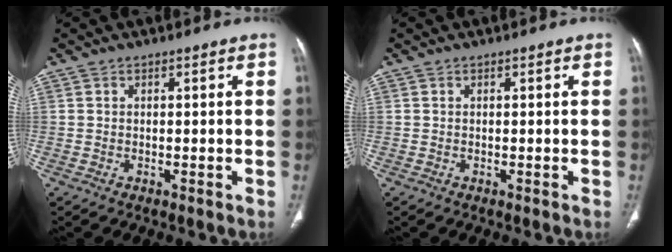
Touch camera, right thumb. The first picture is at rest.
{"total": 0.0}